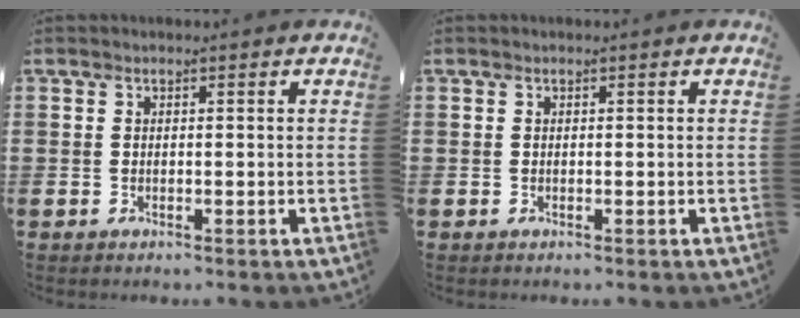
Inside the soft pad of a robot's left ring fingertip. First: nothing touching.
{"total": 0.0}